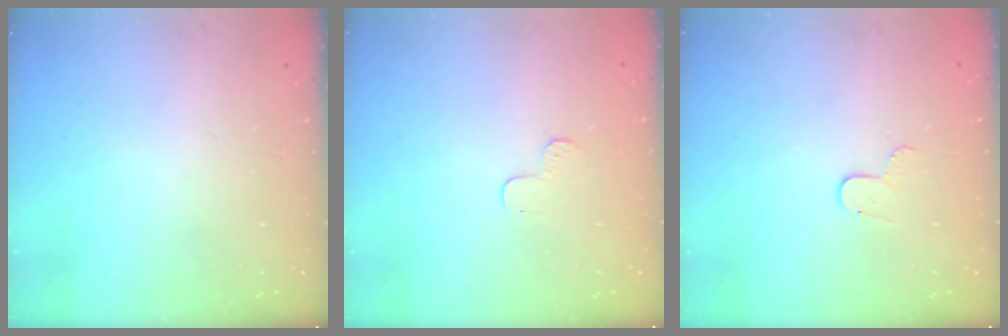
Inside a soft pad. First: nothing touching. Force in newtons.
{"total": 3.2, "press": 3.2, "slide": 0.3}
{"total": 4.9, "press": 4.9, "slide": 0.5}